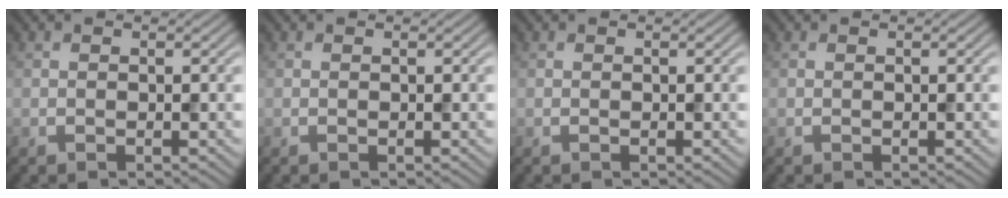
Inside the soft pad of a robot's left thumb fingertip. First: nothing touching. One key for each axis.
{"total": 0.0}
{"total": 0.0}
{"total": 0.0}